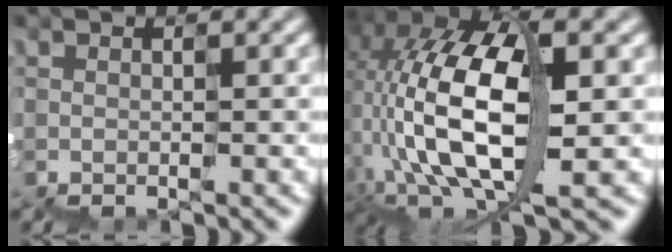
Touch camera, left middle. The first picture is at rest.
{"total": 11.7, "force": [-1.0, 6.2, 9.9], "torque": [-0.210, 0.015, -0.027]}